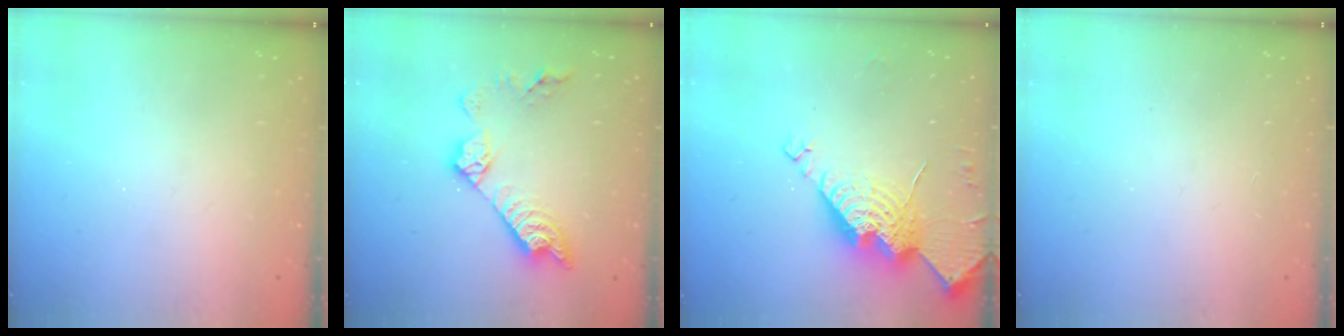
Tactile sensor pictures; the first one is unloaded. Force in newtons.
{"total": 12.7, "press": 12.7, "slide": 0.7}
{"total": 16.3, "press": 16.3, "slide": 1.2}
{"total": 0.0}